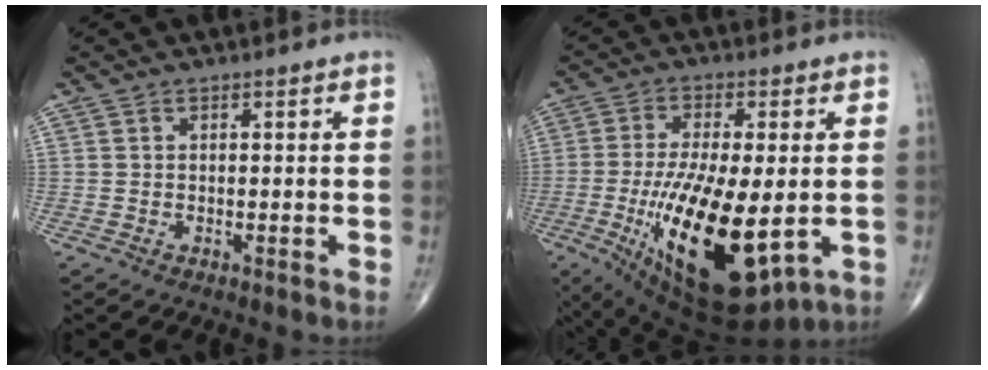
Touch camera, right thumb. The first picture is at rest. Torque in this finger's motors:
{"motor_torque": [3.21, 1.03, 2.14, -0.63, 0.31]}